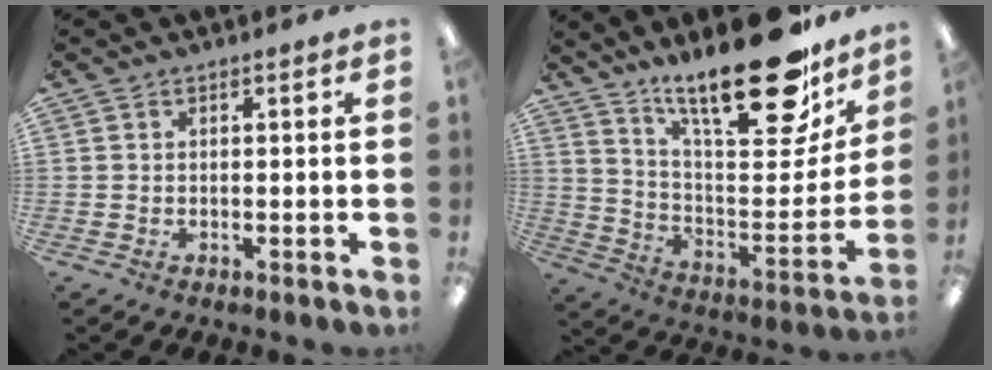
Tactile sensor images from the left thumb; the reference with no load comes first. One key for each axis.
{"total": 25.7, "fx": 19.6, "fy": 7.5, "fz": 15.0, "tx": -0.219, "ty": -0.138, "tz": 0.321}